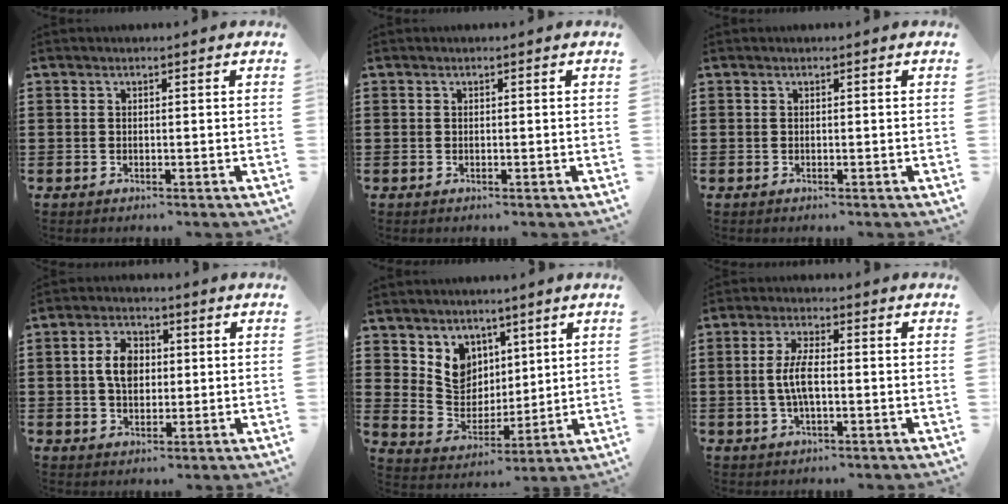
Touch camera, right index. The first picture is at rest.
{"total": 0.0}
{"total": 0.0}
{"total": 5.6, "force": [0.4, 3.8, 4.1], "torque": [-0.087, 0.009, 0.000]}
{"total": 6.9, "force": [3.9, 5.7, 0.9], "torque": [-0.051, -0.023, 0.075]}
{"total": 5.3, "force": [-0.4, 1.8, 4.9], "torque": [-0.104, -0.001, -0.012]}